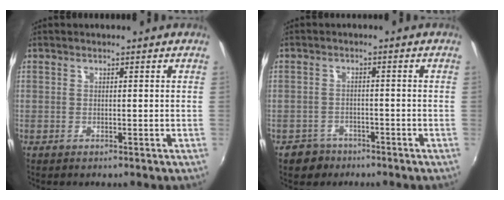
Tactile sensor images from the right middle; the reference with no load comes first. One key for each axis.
{"total": 4.3, "fx": -3.0, "fy": 3.0, "fz": 0.5, "tx": -0.027, "ty": 0.006, "tz": -0.048}